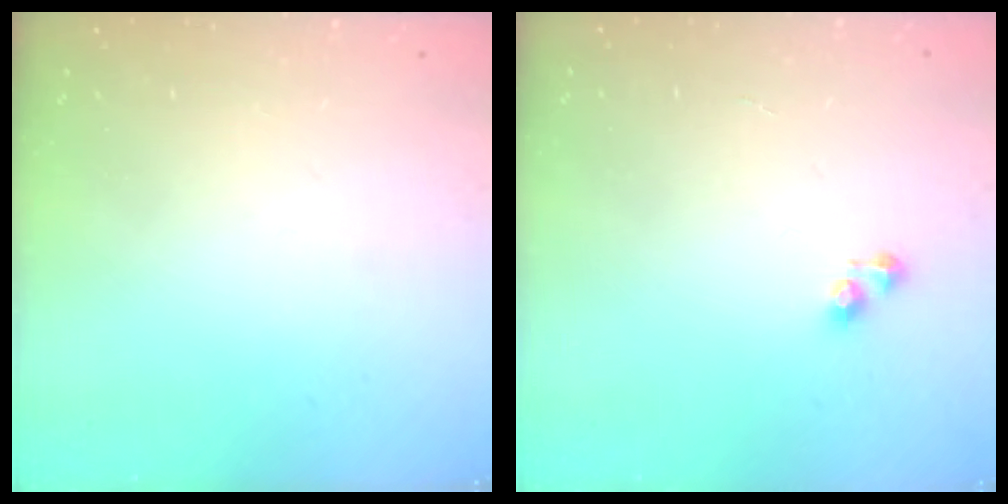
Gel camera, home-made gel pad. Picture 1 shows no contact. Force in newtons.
{"total": 3.1, "press": 3.1, "slide": 0.4}